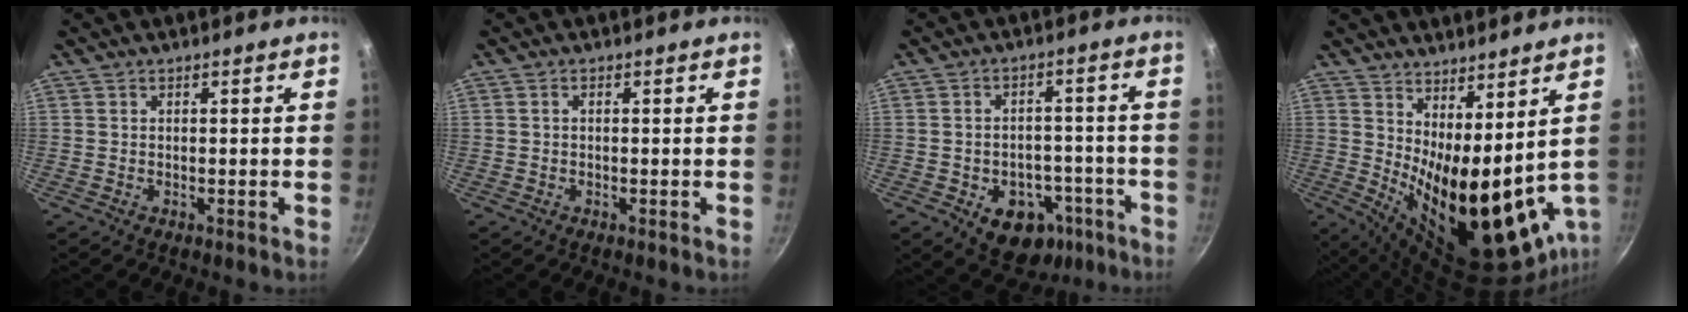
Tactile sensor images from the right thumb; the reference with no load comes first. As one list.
[{"total": 0.7, "force": [0.0, 0.4, 0.5], "torque": [-0.010, 0.005, 0.001]}, {"total": 12.3, "force": [-5.7, 8.8, 6.6], "torque": [-0.045, 0.042, -0.063]}, {"total": 17.6, "force": [4.7, 6.7, 15.6], "torque": [-0.209, -0.045, 0.097]}]